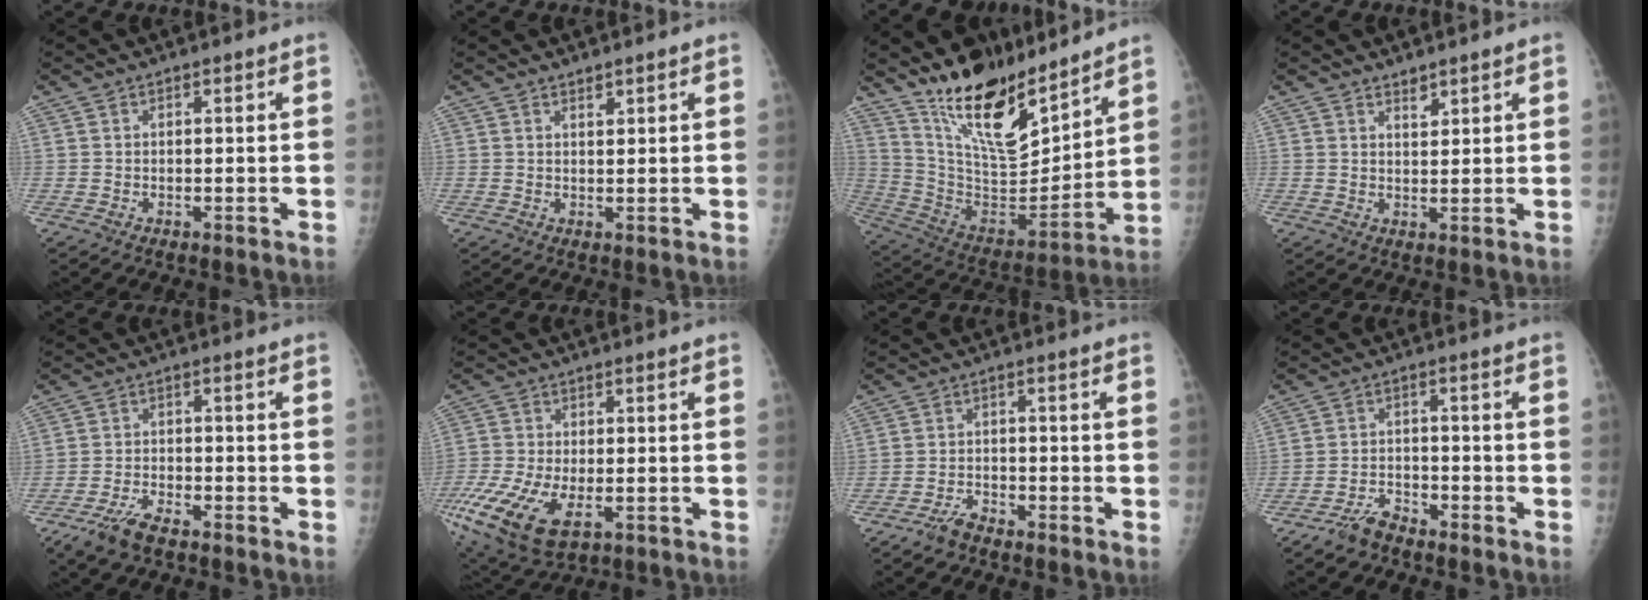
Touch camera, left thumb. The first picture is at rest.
{"total": 1.4, "force": [1.2, 0.6, 0.5], "torque": [0.000, -0.008, 0.018]}
{"total": 19.9, "force": [15.2, 6.9, 10.8], "torque": [-0.143, -0.110, 0.279]}
{"total": 2.3, "force": [1.9, 1.0, 0.8], "torque": [-0.004, -0.015, 0.032]}
{"total": 5.8, "force": [-4.3, 1.9, 3.4], "torque": [-0.074, 0.011, -0.081]}
{"total": 16.7, "force": [-6.5, 8.6, 12.8], "torque": [-0.303, -0.017, -0.107]}
{"total": 3.2, "force": [-2.8, 0.9, 1.1], "torque": [-0.025, 0.012, -0.055]}
{"total": 4.5, "force": [-4.0, 1.5, 1.4], "torque": [-0.026, 0.015, -0.077]}